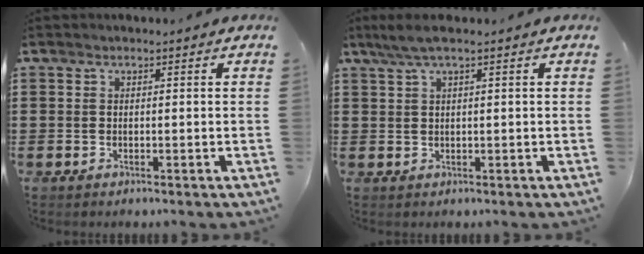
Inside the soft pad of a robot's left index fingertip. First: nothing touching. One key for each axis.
{"total": 2.6, "fx": 1.2, "fy": 0.1, "fz": 2.3, "tx": -0.052, "ty": -0.004, "tz": 0.020}